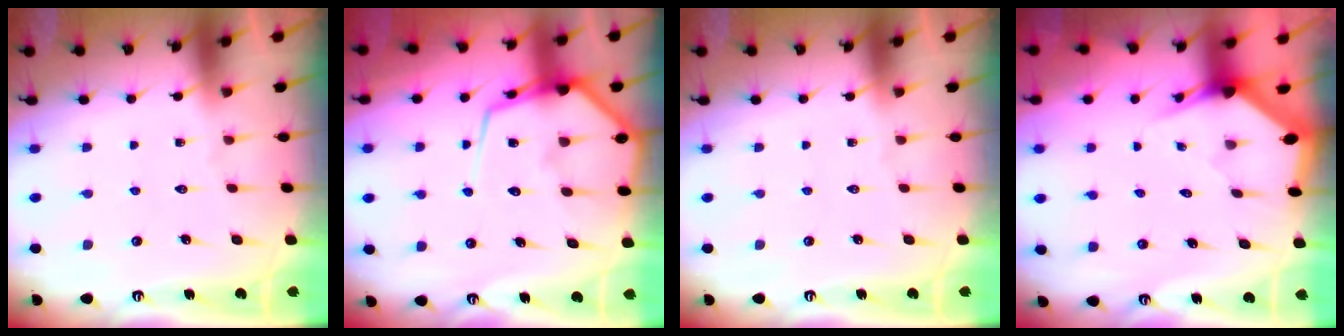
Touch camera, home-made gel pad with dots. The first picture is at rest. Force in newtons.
{"total": 11.6, "press": 11.6, "slide": 1.2}
{"total": 0.0}
{"total": 3.0, "press": 3.0, "slide": 0.2}